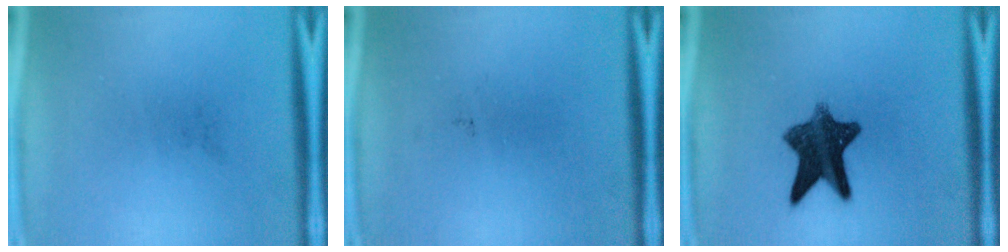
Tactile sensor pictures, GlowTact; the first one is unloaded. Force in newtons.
{"total": 0.0}
{"total": 10.2}